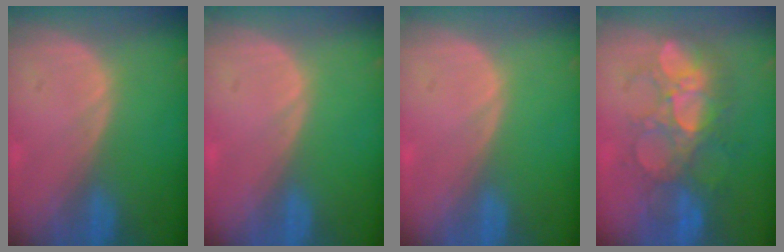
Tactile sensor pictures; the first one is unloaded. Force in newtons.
{"total": 0.0}
{"total": 0.0}
{"total": 9.0, "press": 8.8, "slide": 2.3}